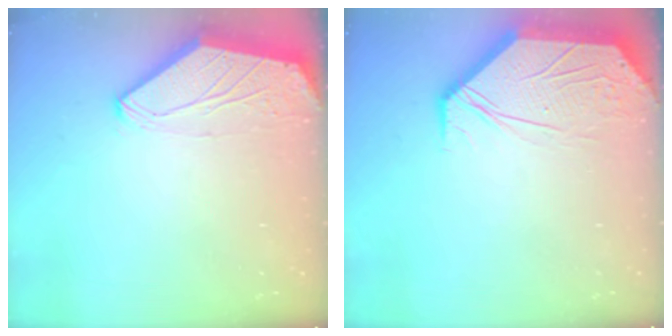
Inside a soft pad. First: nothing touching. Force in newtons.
{"total": 7.3, "press": 7.3, "slide": 0.6}